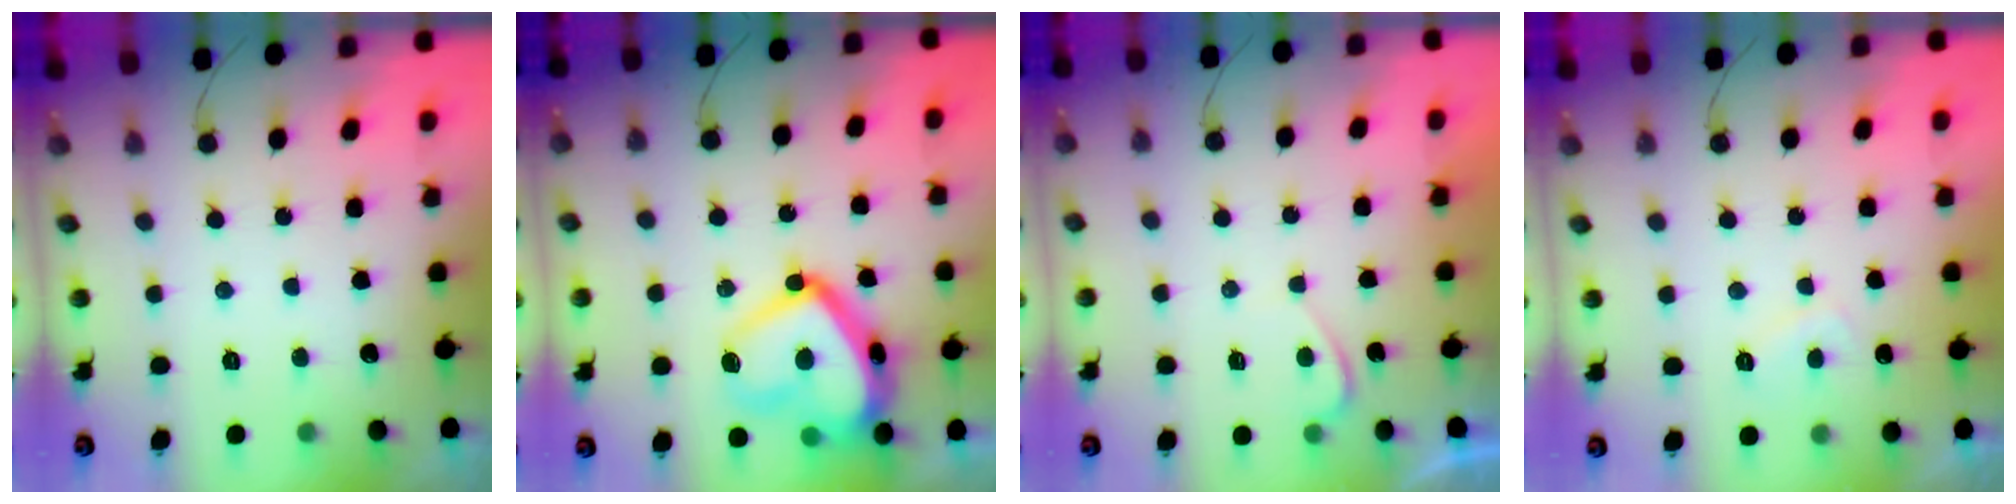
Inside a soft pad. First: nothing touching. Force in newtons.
{"total": 22.1, "press": 22.0, "slide": 1.7}
{"total": 0.7, "press": 0.6, "slide": 0.4}
{"total": 2.7, "press": 2.5, "slide": 0.9}